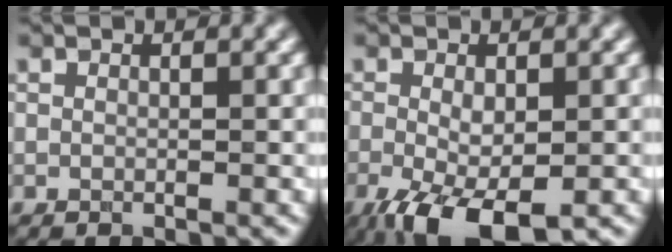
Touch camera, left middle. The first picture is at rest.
{"total": 6.2, "force": [-2.9, 2.7, 4.8], "torque": [-0.098, -0.017, -0.044]}